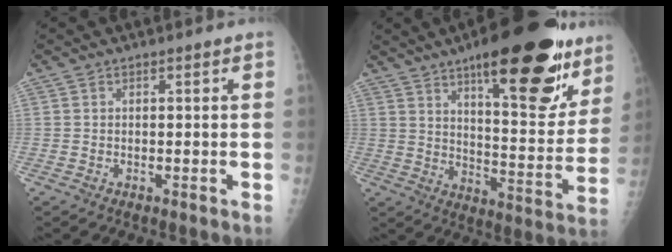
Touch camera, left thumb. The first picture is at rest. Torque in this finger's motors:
{"motor_torque": [2.64, 1.07, 1.80, -0.96, 0.31]}